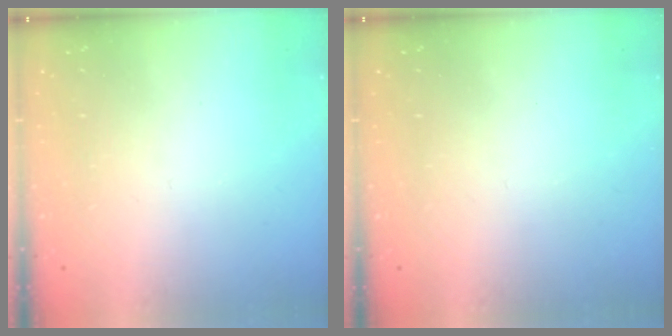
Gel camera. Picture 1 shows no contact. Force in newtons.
{"total": 0.0}